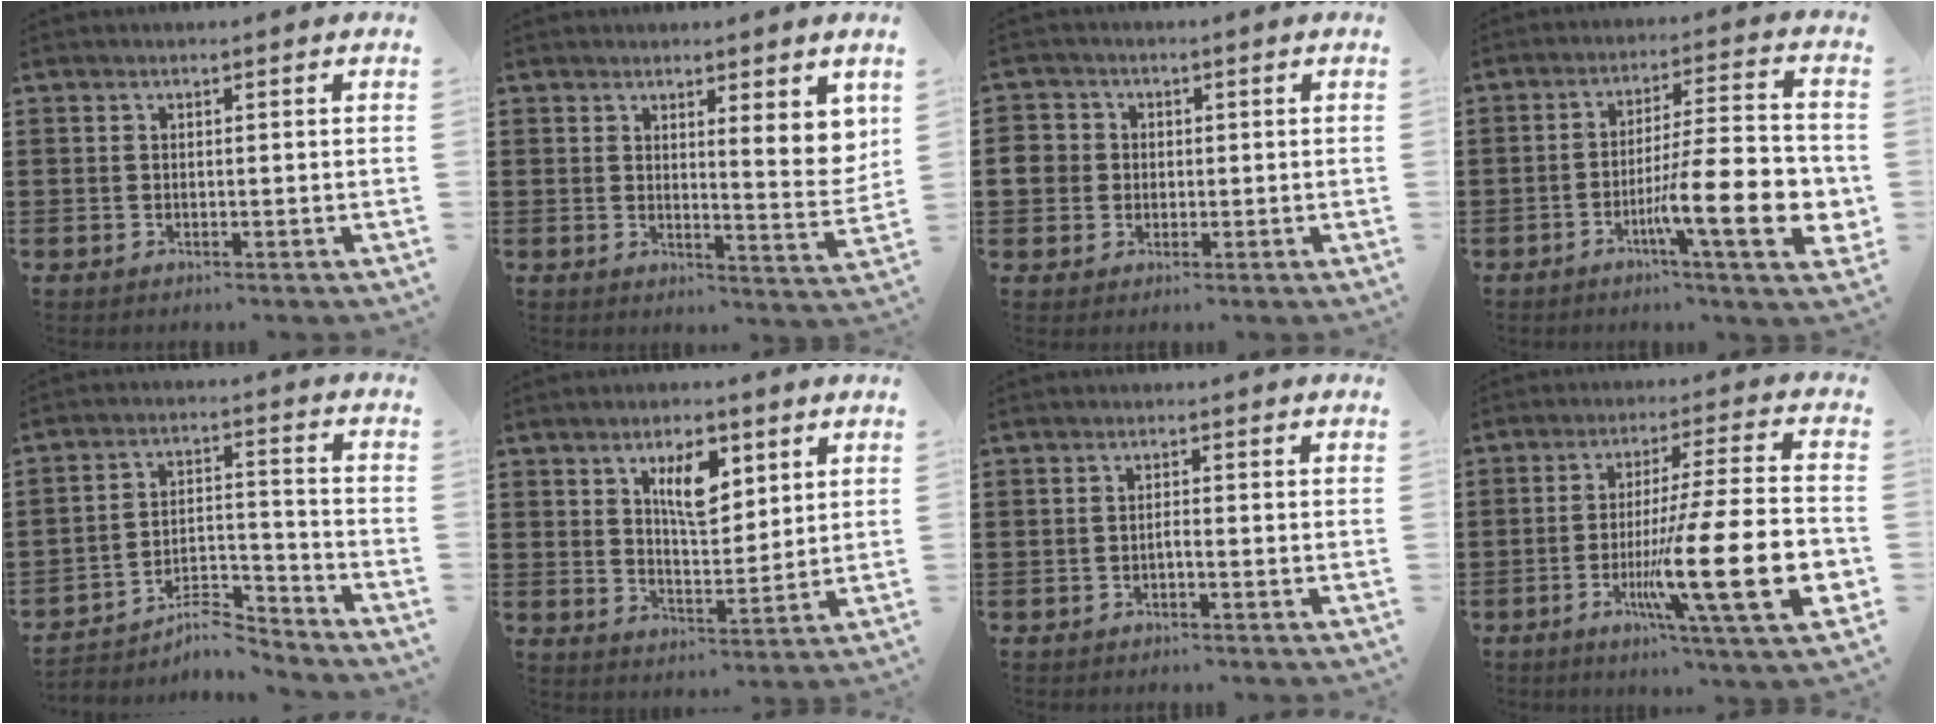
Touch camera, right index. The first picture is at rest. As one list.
[{"total": 5.3, "force": [3.5, 1.3, 3.8], "torque": [-0.060, -0.015, 0.057]}, {"total": 4.0, "force": [0.2, 3.8, 1.2], "torque": [-0.051, 0.008, -0.002]}, {"total": 14.7, "force": [-4.7, 2.9, 13.6], "torque": [-0.223, -0.006, -0.078]}, {"total": 6.8, "force": [-6.1, 1.5, 2.5], "torque": [-0.041, 0.012, -0.116]}, {"total": 6.9, "force": [3.4, 3.0, 5.2], "torque": [-0.088, 0.001, 0.054]}, {"total": 0.9, "force": [-0.5, 0.1, 0.7], "torque": [-0.014, -0.003, -0.010]}, {"total": 19.7, "force": [-5.8, 3.1, 18.6], "torque": [-0.315, -0.008, -0.087]}]